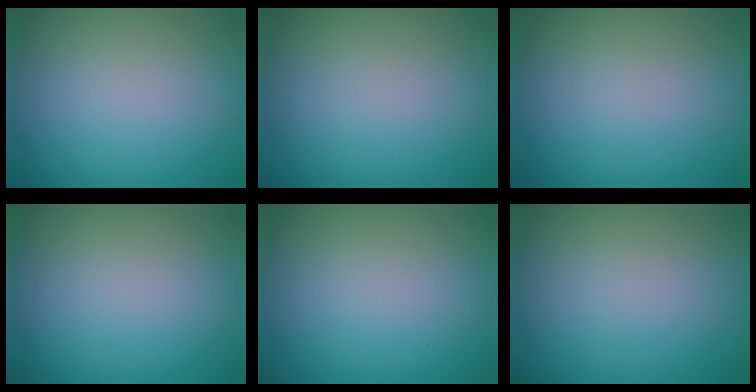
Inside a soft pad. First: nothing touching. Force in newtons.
{"total": 0.0}
{"total": 0.0}
{"total": 0.0}
{"total": 0.0}
{"total": 0.0}